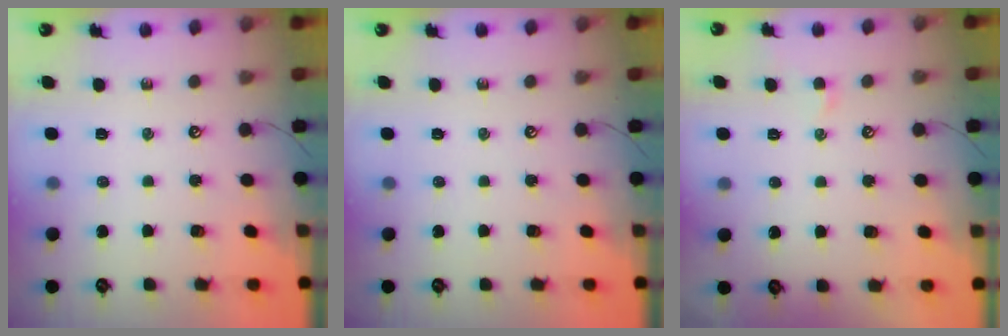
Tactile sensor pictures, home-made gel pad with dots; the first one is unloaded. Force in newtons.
{"total": 0.0}
{"total": 0.6, "press": 0.1, "slide": 0.5}